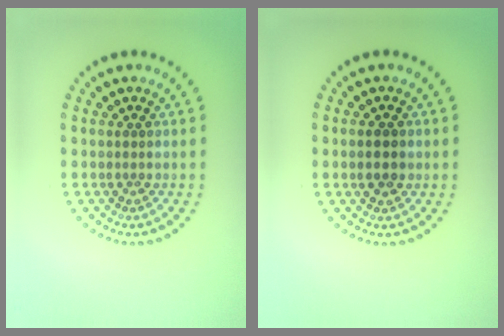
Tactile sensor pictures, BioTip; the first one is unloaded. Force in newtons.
{"total": 2.3, "press": 2.2, "slide": 0.2}